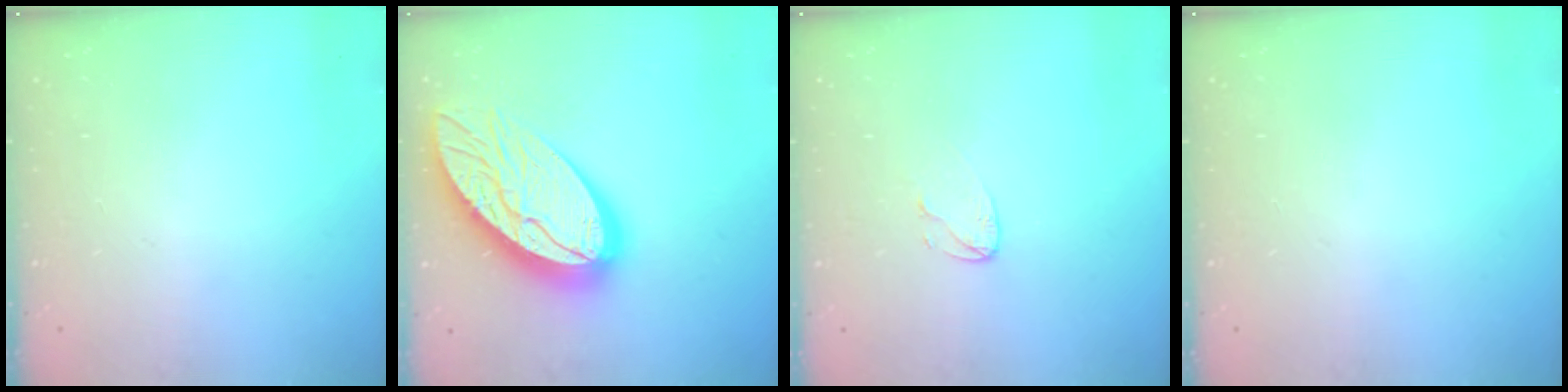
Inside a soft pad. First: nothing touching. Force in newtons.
{"total": 22.3, "press": 22.2, "slide": 2.0}
{"total": 4.0, "press": 4.0, "slide": 0.4}
{"total": 0.0}